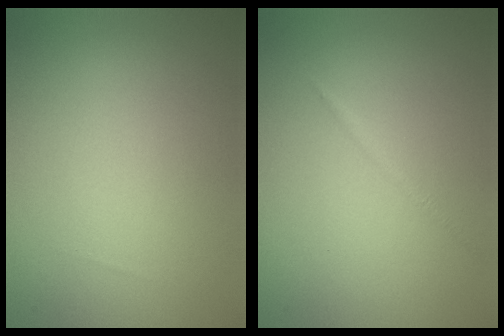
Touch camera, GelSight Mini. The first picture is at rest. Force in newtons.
{"total": 0.7, "press": 0.7, "slide": 0.0}